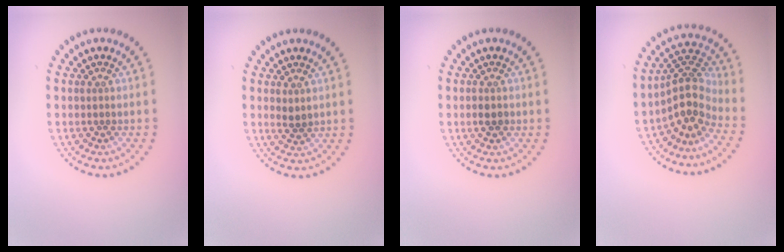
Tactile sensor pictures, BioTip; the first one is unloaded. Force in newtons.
{"total": 0.9, "press": 0.8, "slide": 0.4}
{"total": 1.1, "press": 1.1, "slide": 0.2}
{"total": 3.9, "press": 3.0, "slide": 2.6}